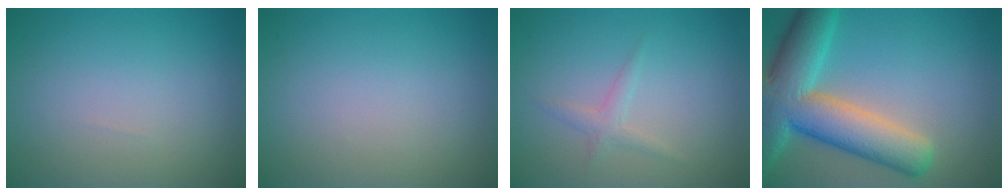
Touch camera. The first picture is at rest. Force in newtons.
{"total": 0.0}
{"total": 1.4, "press": 1.4, "slide": 0.0}
{"total": 10.7, "press": 10.7, "slide": 0.8}